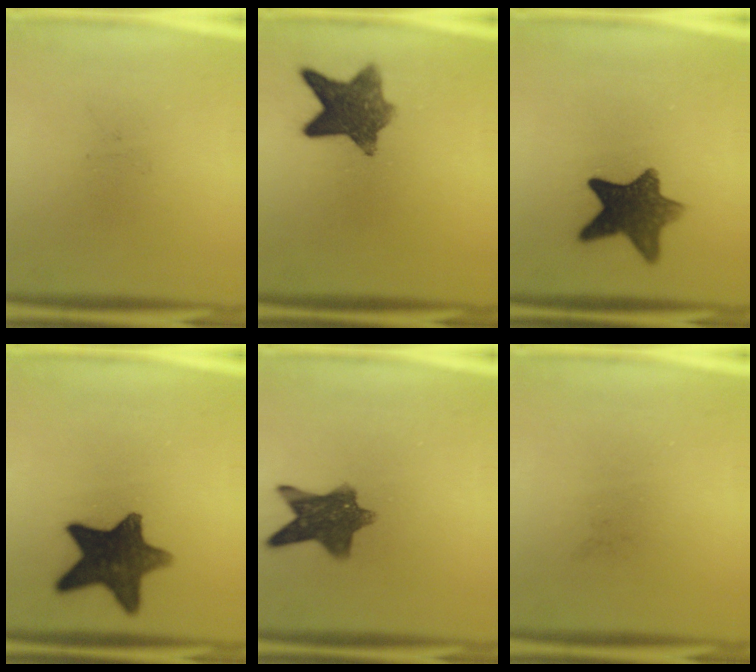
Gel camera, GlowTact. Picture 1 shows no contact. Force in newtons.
{"total": 9.5}
{"total": 10.3}
{"total": 13.5}
{"total": 9.7}
{"total": 0.0}